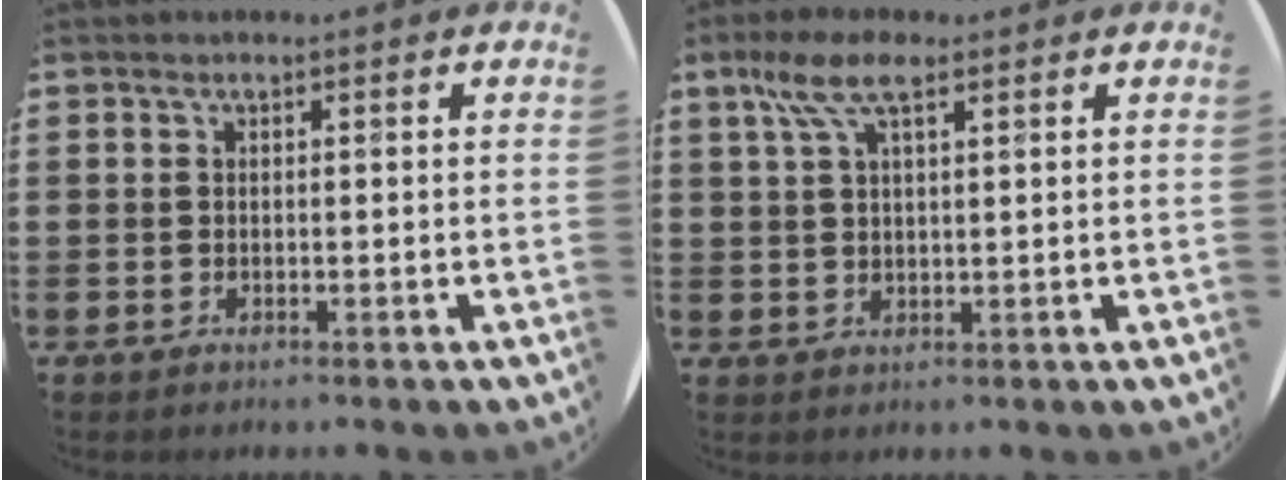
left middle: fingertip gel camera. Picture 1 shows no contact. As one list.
[{"total": 5.9, "force": [3.3, 2.2, 4.4], "torque": [-0.093, 0.011, 0.058]}]